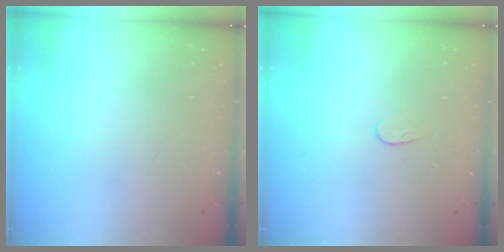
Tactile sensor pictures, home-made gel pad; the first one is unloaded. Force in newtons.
{"total": 3.7, "press": 3.7, "slide": 0.3}